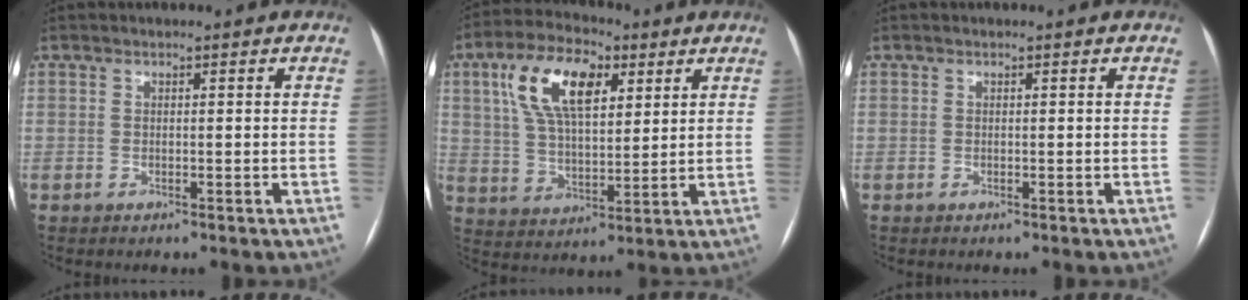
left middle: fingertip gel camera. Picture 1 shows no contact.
{"total": 13.2, "force": [5.5, 5.9, 10.4], "torque": [-0.204, 0.028, 0.100]}
{"total": 0.0}